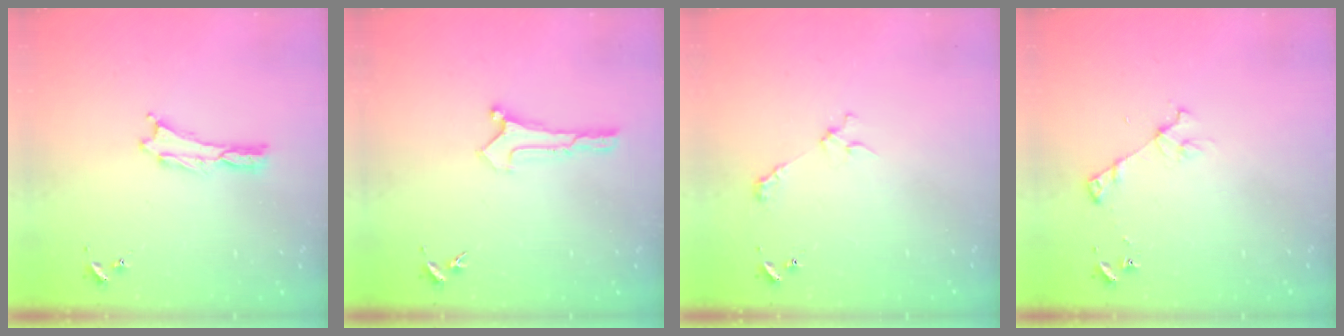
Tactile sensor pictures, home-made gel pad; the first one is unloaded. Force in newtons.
{"total": 0.0}
{"total": 3.7, "press": 3.7, "slide": 0.4}
{"total": 3.4, "press": 3.3, "slide": 0.2}